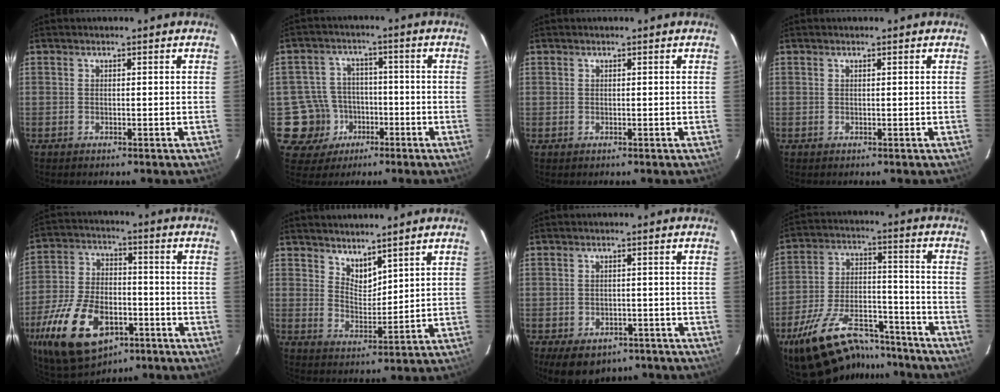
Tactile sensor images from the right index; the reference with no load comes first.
{"total": 9.1, "force": [-3.2, 8.5, 0.3], "torque": [-0.029, 0.027, -0.043]}
{"total": 0.7, "force": [0.1, 0.6, -0.1], "torque": [0.003, 0.004, 0.001]}
{"total": 0.0}
{"total": 20.7, "force": [-10.3, 11.5, 13.7], "torque": [-0.307, -0.021, -0.169]}
{"total": 5.0, "force": [4.3, 2.0, 1.7], "torque": [-0.021, -0.005, 0.080]}
{"total": 9.4, "force": [-6.1, 5.9, 4.0], "torque": [-0.077, 0.002, -0.070]}
{"total": 22.1, "force": [-17.3, 9.1, 10.4], "torque": [-0.204, 0.014, -0.255]}